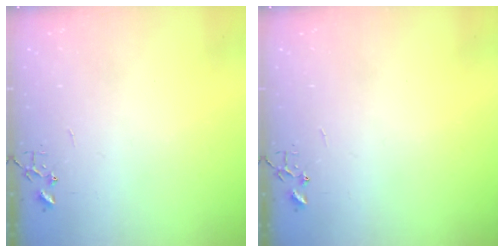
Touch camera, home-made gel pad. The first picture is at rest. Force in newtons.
{"total": 0.0}